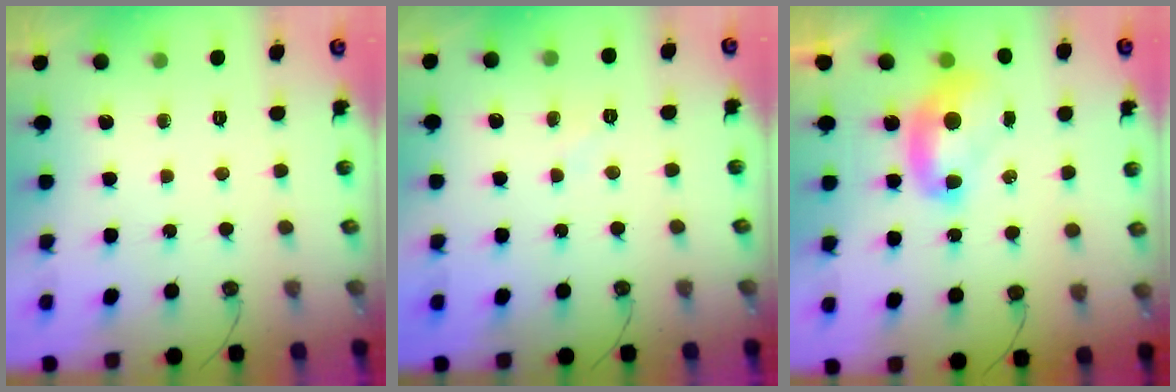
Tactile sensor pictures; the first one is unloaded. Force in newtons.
{"total": 0.9, "press": 0.9, "slide": 0.3}
{"total": 2.1, "press": 2.1, "slide": 0.3}